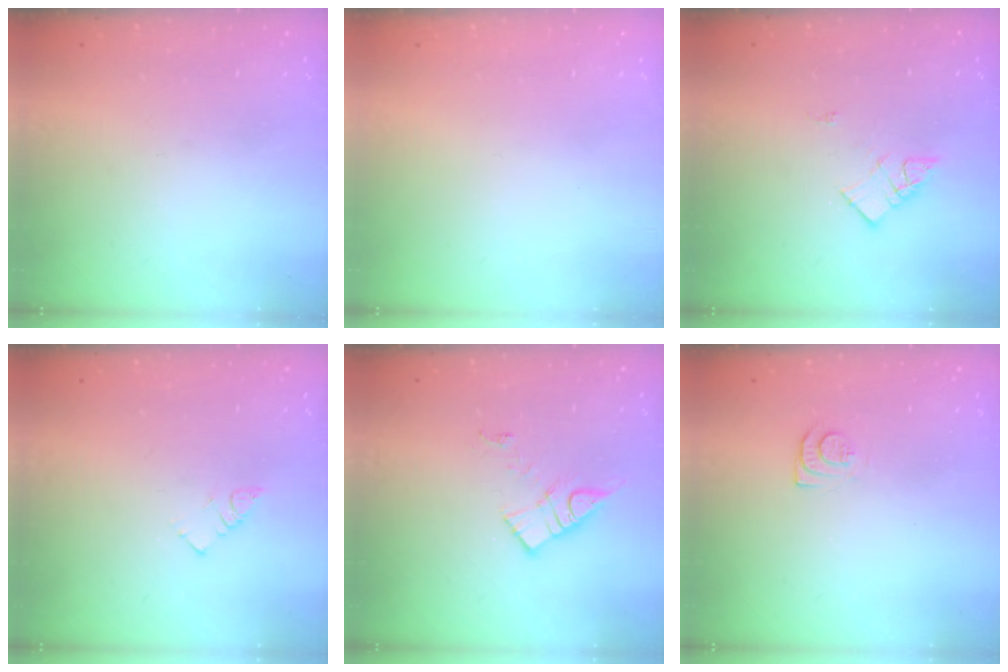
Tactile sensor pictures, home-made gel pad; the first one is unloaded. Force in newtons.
{"total": 1.7, "press": 1.7, "slide": 0.1}
{"total": 6.9, "press": 6.9, "slide": 0.3}
{"total": 2.5, "press": 2.5, "slide": 0.1}
{"total": 9.4, "press": 9.4, "slide": 0.5}
{"total": 6.7, "press": 6.6, "slide": 0.7}